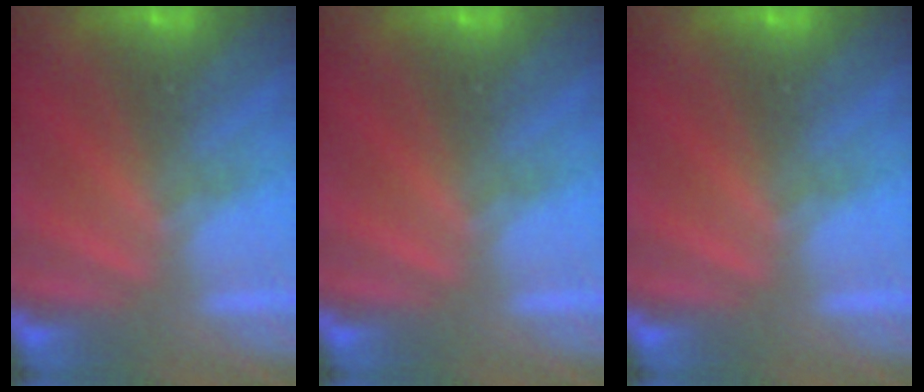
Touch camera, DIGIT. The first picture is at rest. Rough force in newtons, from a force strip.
{"total": 0.0}
{"total": 0.0}